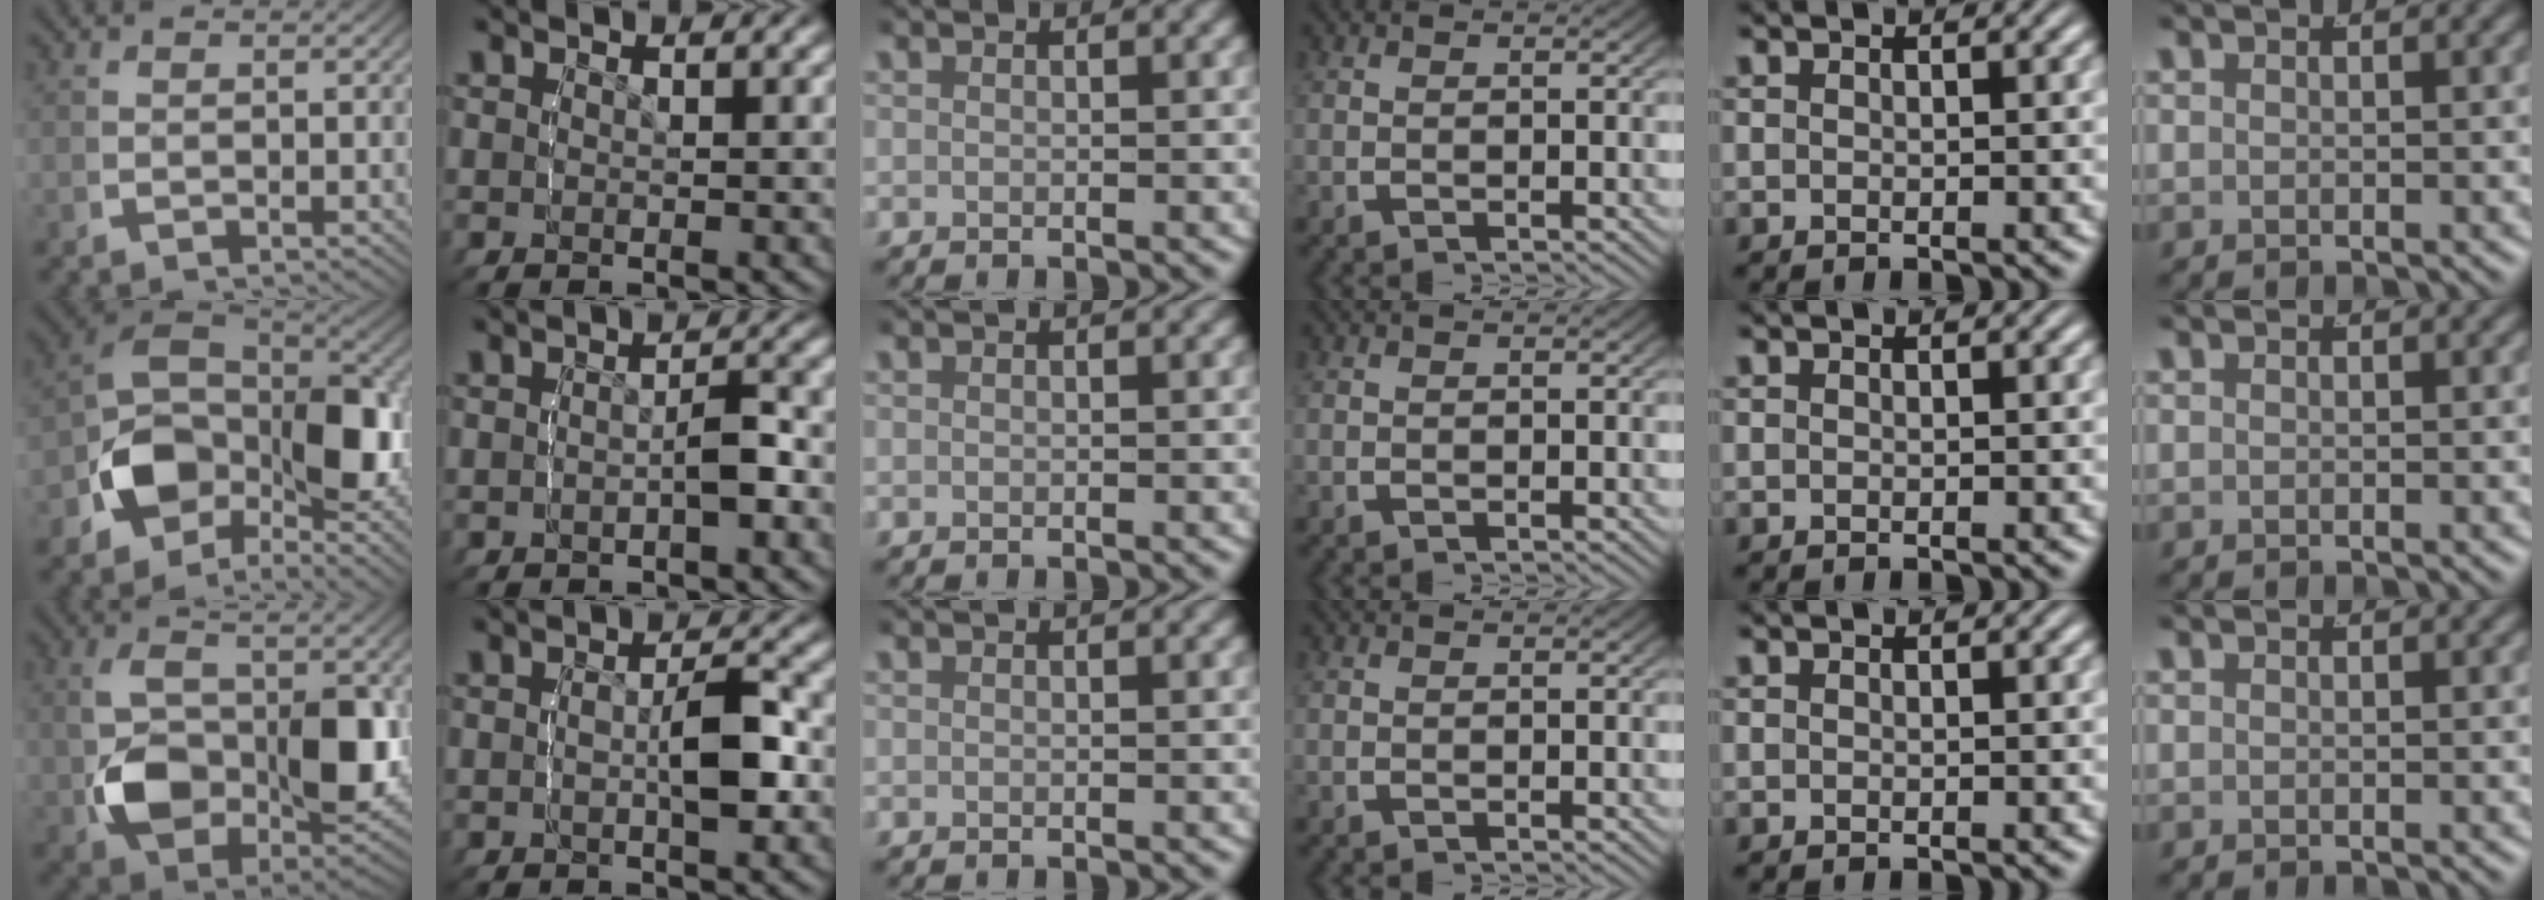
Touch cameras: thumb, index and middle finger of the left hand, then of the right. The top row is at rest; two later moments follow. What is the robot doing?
{"motion": "lift_and_place", "object": "stress ball aka squeeze ball"}